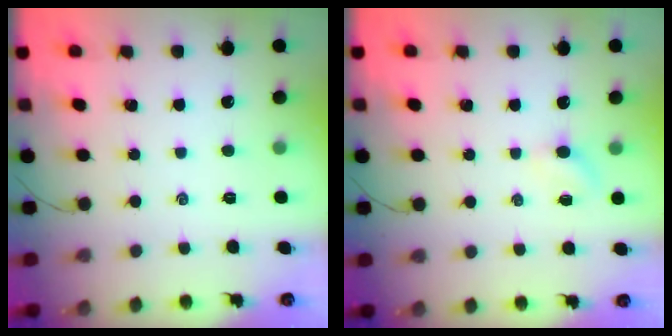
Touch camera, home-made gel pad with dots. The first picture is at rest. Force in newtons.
{"total": 2.1, "press": 2.0, "slide": 0.7}